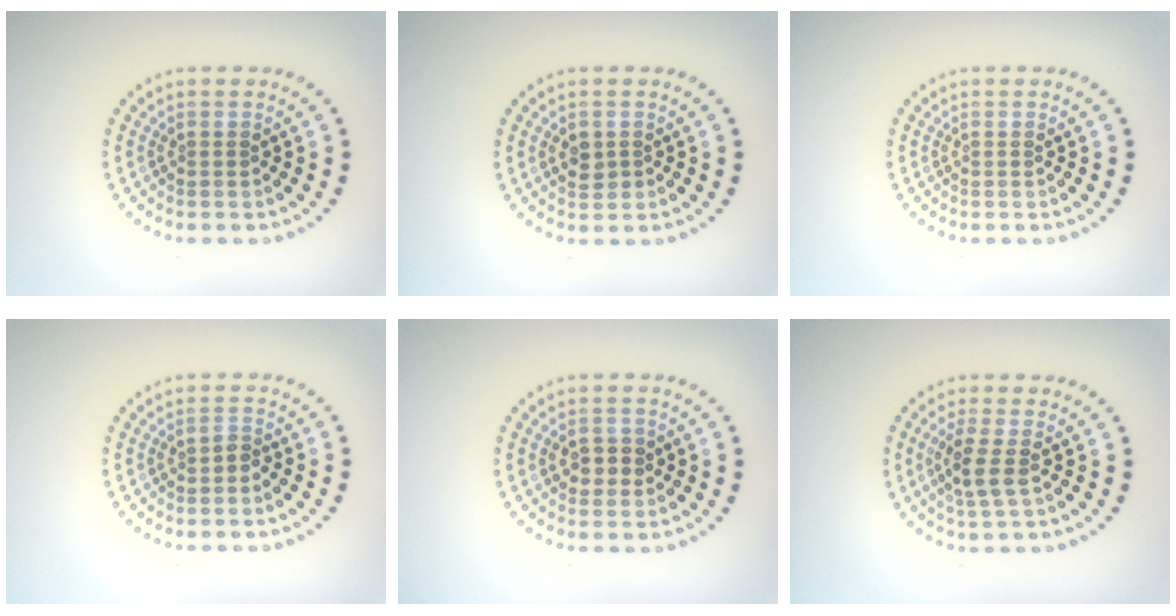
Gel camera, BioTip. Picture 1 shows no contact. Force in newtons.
{"total": 1.7, "press": 1.7, "slide": 0.2}
{"total": 0.0}
{"total": 1.0, "press": 0.8, "slide": 0.6}
{"total": 1.9, "press": 1.9, "slide": 0.2}
{"total": 2.4, "press": 2.1, "slide": 1.2}